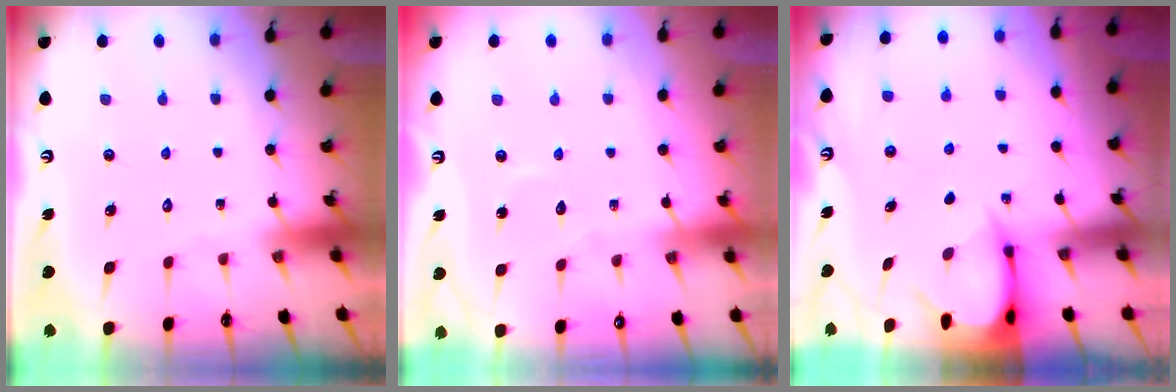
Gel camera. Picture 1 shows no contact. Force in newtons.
{"total": 3.9, "press": 3.8, "slide": 0.4}
{"total": 3.3, "press": 3.3, "slide": 0.3}